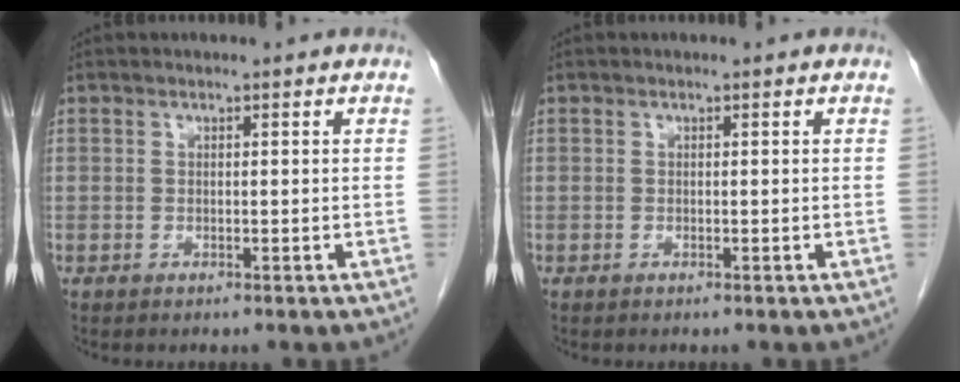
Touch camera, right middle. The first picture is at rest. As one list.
[{"total": 0.0}]